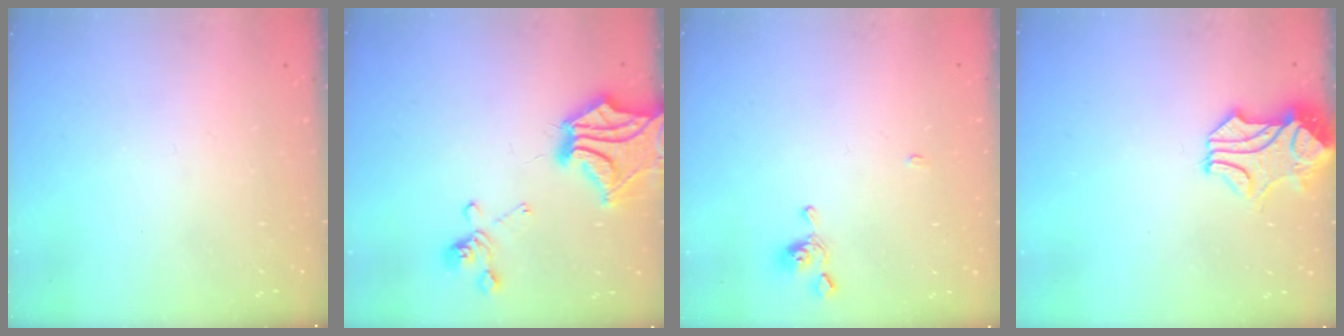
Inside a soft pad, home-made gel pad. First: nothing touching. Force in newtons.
{"total": 7.2, "press": 6.1, "slide": 3.7}
{"total": 2.2, "press": 2.2, "slide": 0.3}
{"total": 0.8, "press": 0.3, "slide": 0.7}